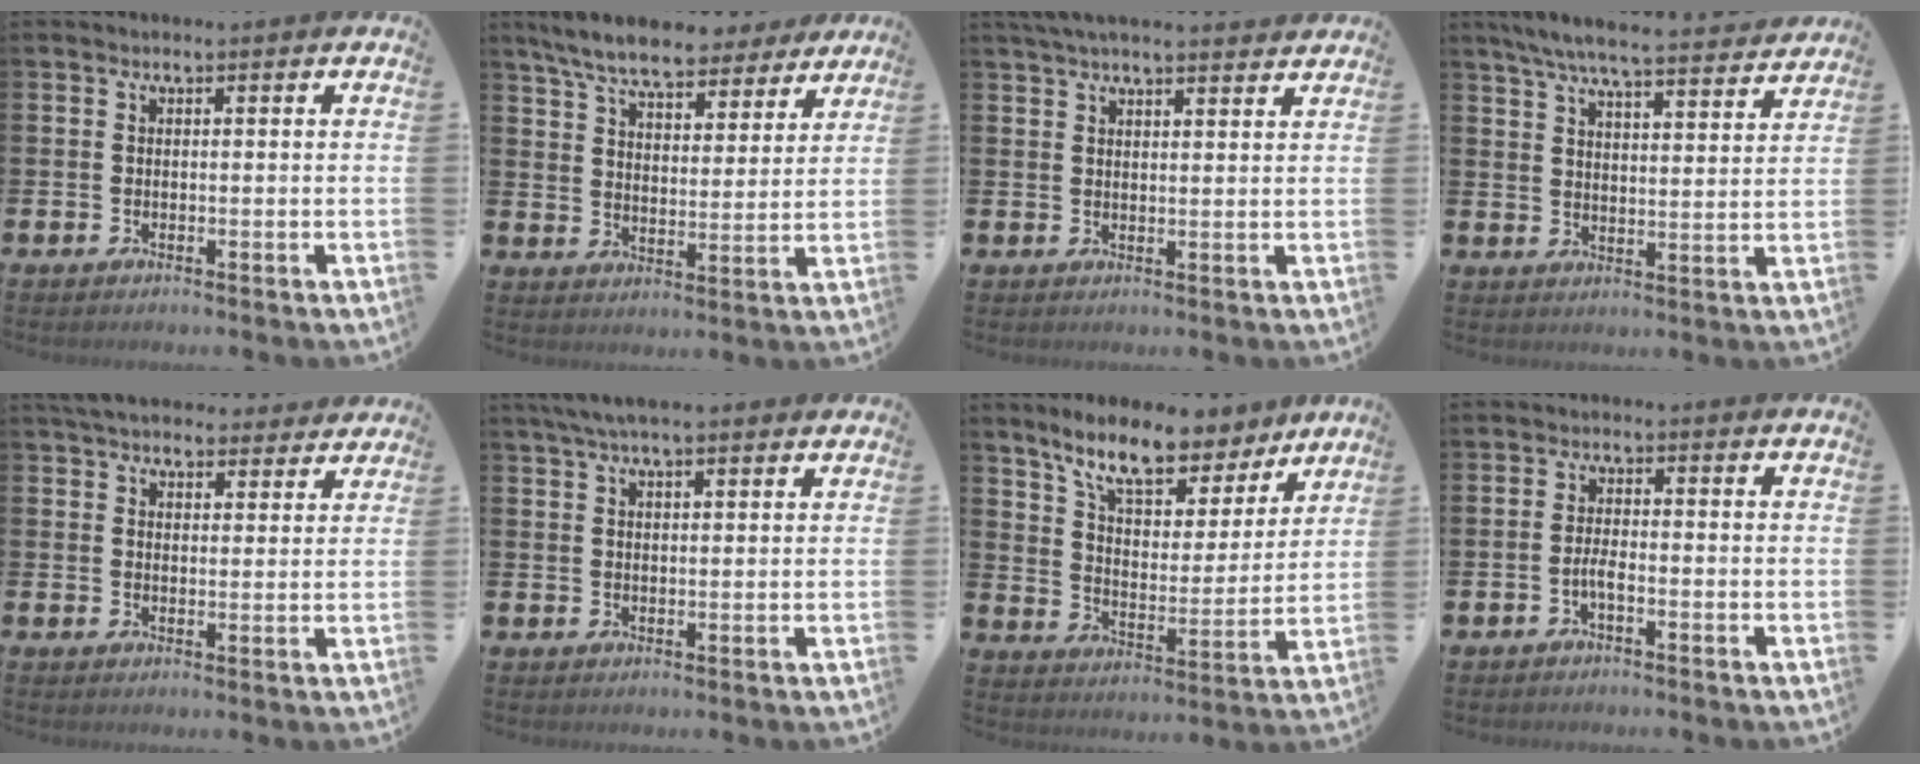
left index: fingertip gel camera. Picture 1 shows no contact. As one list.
[{"total": 8.4, "force": [7.7, 1.8, 2.8], "torque": [-0.078, -0.038, 0.137]}, {"total": 3.9, "force": [3.6, 0.3, 1.4], "torque": [-0.043, -0.003, 0.069]}, {"total": 7.1, "force": [6.6, 0.5, 2.6], "torque": [-0.069, -0.039, 0.115]}, {"total": 5.4, "force": [5.1, 1.4, 0.9], "torque": [-0.027, -0.024, 0.093]}, {"total": 4.7, "force": [3.7, 1.1, 2.6], "torque": [-0.057, 0.001, 0.069]}, {"total": 10.8, "force": [9.0, 3.7, 4.6], "torque": [-0.104, -0.056, 0.156]}, {"total": 1.8, "force": [-0.9, 0.4, 1.5], "torque": [-0.031, 0.003, -0.017]}]